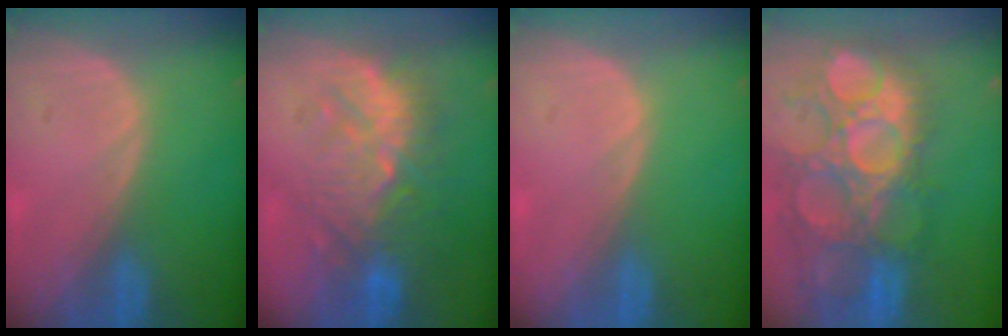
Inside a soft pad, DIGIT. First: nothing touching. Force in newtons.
{"total": 9.6, "press": 9.4, "slide": 2.1}
{"total": 0.0}
{"total": 14.4, "press": 12.7, "slide": 6.8}